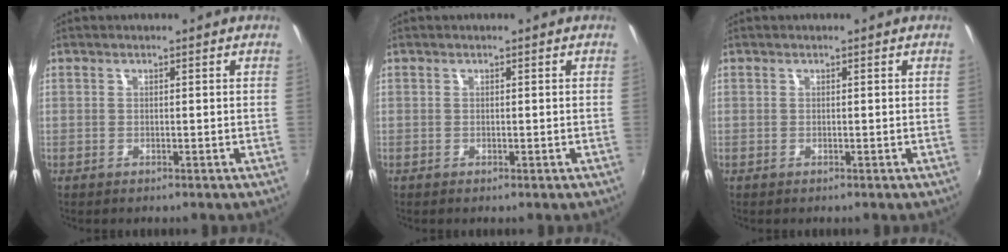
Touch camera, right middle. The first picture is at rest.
{"total": 0.0}
{"total": 0.0}